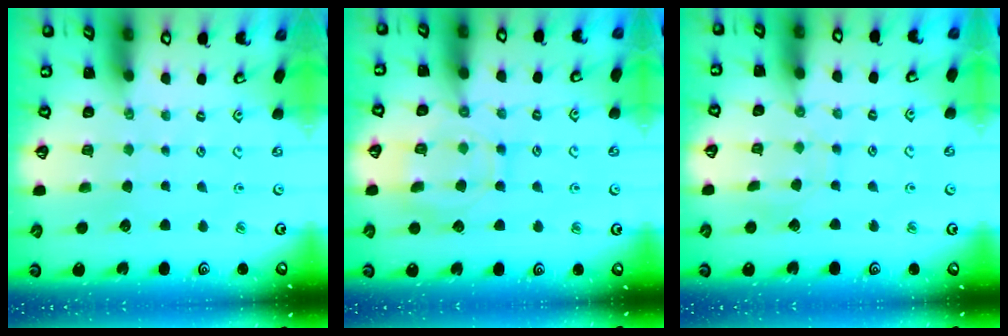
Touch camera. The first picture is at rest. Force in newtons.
{"total": 11.2, "press": 11.1, "slide": 1.0}
{"total": 6.4, "press": 6.4, "slide": 0.5}